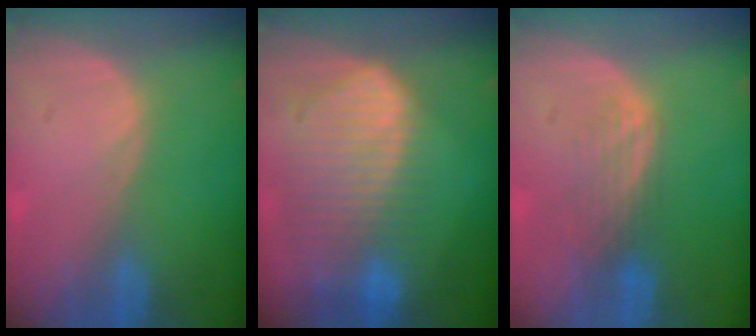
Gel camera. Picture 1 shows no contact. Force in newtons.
{"total": 10.6, "press": 9.1, "slide": 5.3}
{"total": 3.7, "press": 3.1, "slide": 2.0}